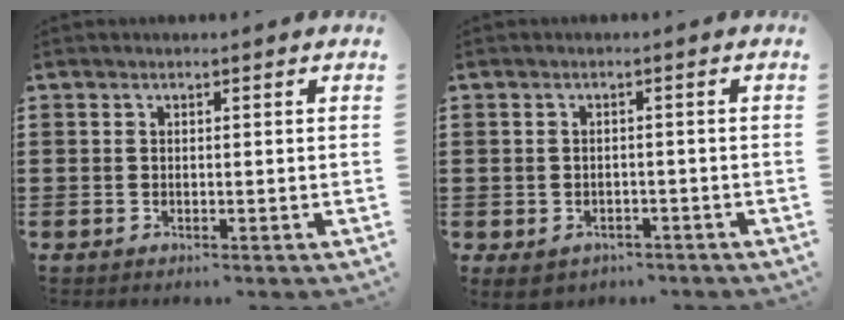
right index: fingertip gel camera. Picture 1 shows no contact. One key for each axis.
{"total": 2.2, "fx": -2.0, "fy": 1.0, "fz": 0.3, "tx": -0.019, "ty": 0.002, "tz": -0.045}